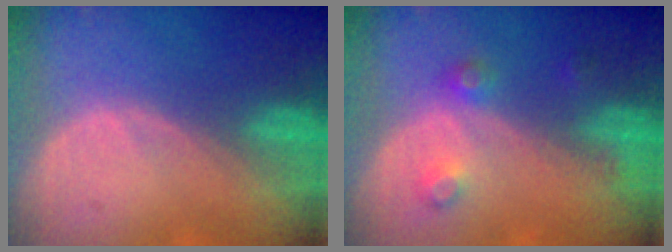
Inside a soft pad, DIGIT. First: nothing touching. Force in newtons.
{"total": 3.5, "press": 3.2, "slide": 1.4}